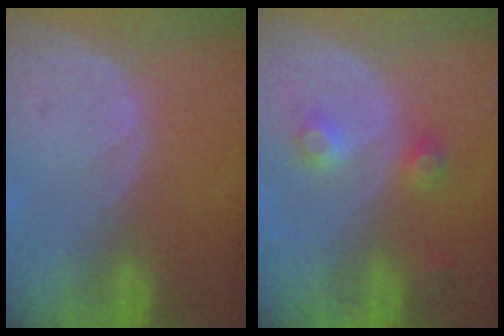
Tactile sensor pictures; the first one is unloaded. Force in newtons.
{"total": 3.8, "press": 3.5, "slide": 1.4}